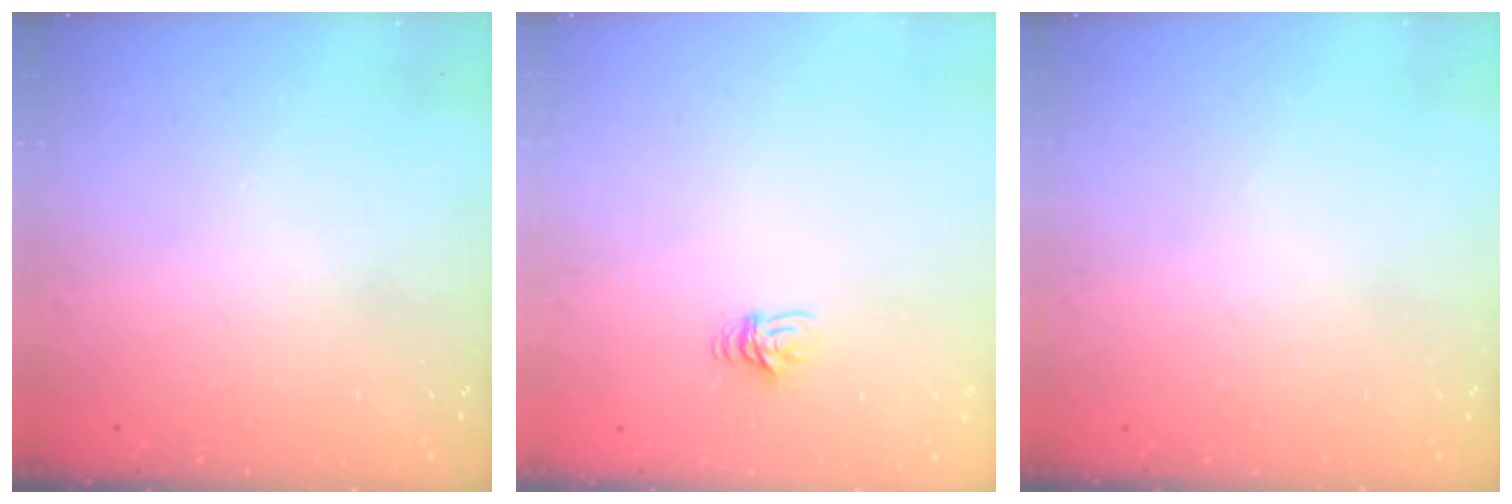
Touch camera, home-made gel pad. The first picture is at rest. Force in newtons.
{"total": 4.2, "press": 4.2, "slide": 0.5}
{"total": 0.0}